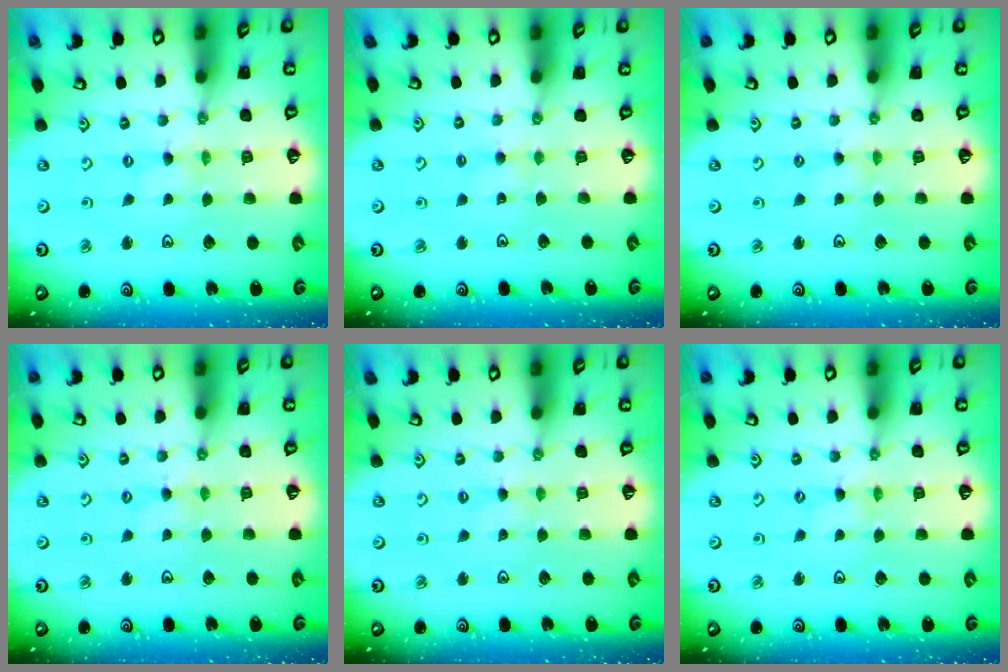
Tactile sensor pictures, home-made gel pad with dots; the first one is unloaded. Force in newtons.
{"total": 1.7, "press": 1.6, "slide": 0.4}
{"total": 1.6, "press": 1.5, "slide": 0.4}
{"total": 1.3, "press": 1.3, "slide": 0.3}
{"total": 0.0}
{"total": 0.8, "press": 0.8, "slide": 0.2}